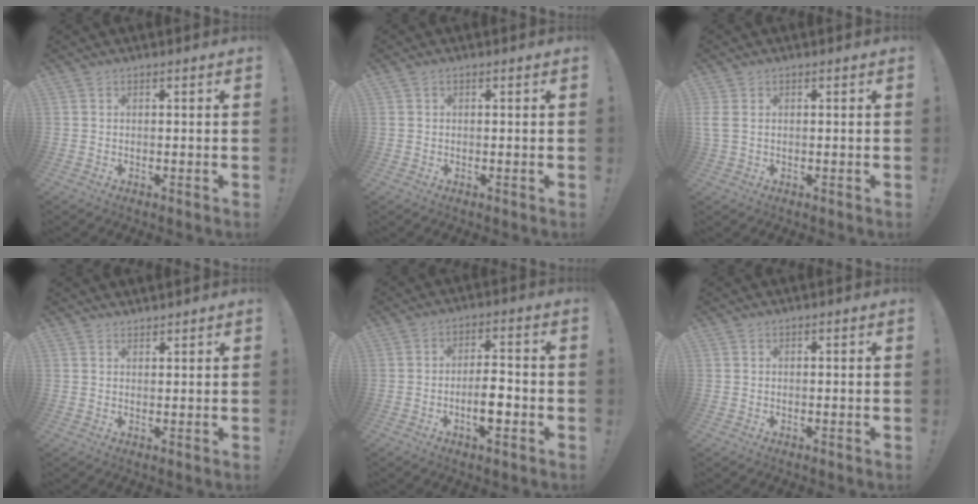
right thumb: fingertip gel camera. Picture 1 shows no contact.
{"total": 0.7, "force": [0.3, 0.5, 0.4], "torque": [-0.012, 0.004, 0.006]}
{"total": 2.6, "force": [0.7, 1.4, 2.1], "torque": [-0.051, 0.003, 0.014]}
{"total": 1.4, "force": [1.3, 0.2, -0.3], "torque": [0.014, -0.010, 0.024]}
{"total": 7.6, "force": [-2.9, 2.3, 6.6], "torque": [-0.110, 0.008, -0.051]}
{"total": 0.0}